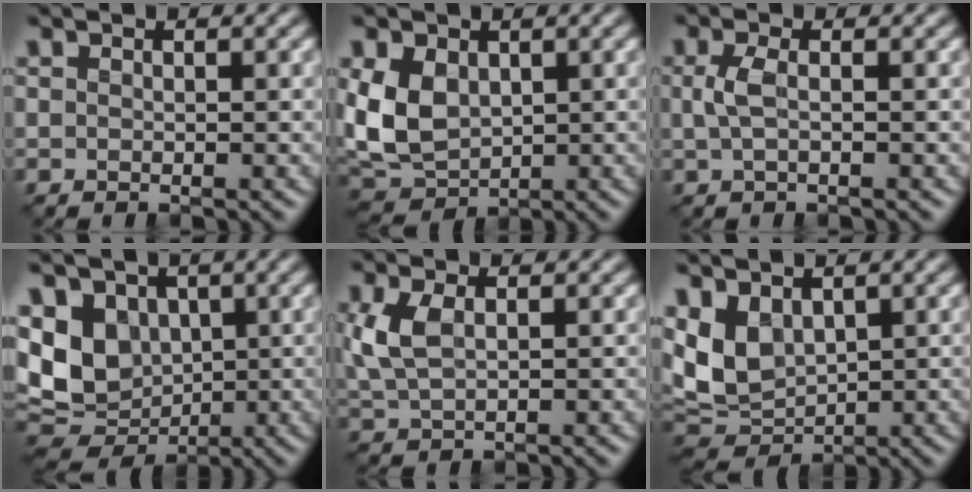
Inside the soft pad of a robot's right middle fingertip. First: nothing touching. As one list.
[{"total": 5.6, "force": [0.4, 4.0, 3.9], "torque": [-0.091, -0.005, 0.006]}, {"total": 1.8, "force": [-0.1, 0.7, 1.7], "torque": [-0.043, 0.000, -0.005]}, {"total": 8.6, "force": [0.6, 6.9, 5.1], "torque": [-0.120, -0.013, 0.005]}, {"total": 3.5, "force": [0.6, 1.9, 2.9], "torque": [-0.078, 0.001, 0.016]}, {"total": 6.5, "force": [1.5, 4.3, 4.6], "torque": [-0.109, -0.005, 0.026]}]